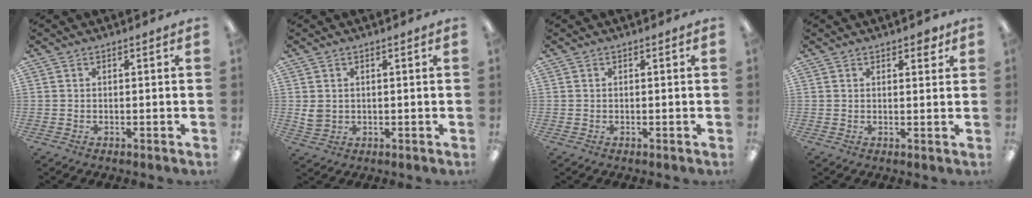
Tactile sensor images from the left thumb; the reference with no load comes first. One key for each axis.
{"total": 3.1, "fx": 1.0, "fy": 2.6, "fz": 1.3, "tx": -0.018, "ty": 0.000, "tz": 0.019}
{"total": 0.0}
{"total": 2.3, "fx": 1.8, "fy": 1.0, "fz": 1.0, "tx": 0.002, "ty": -0.009, "tz": 0.027}